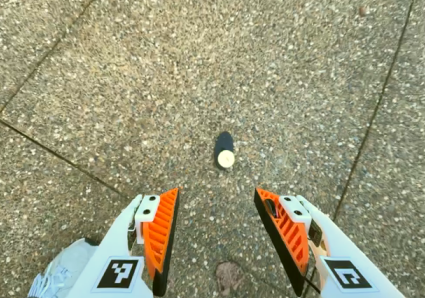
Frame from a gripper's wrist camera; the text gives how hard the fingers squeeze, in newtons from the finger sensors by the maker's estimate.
{"total": 0.0}